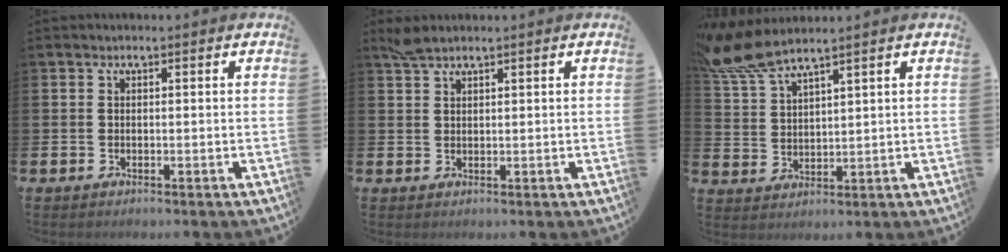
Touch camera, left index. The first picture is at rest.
{"total": 2.2, "force": [1.9, 0.4, 0.9], "torque": [-0.015, 0.003, 0.034]}
{"total": 7.7, "force": [6.9, 0.7, 3.4], "torque": [-0.090, -0.022, 0.127]}